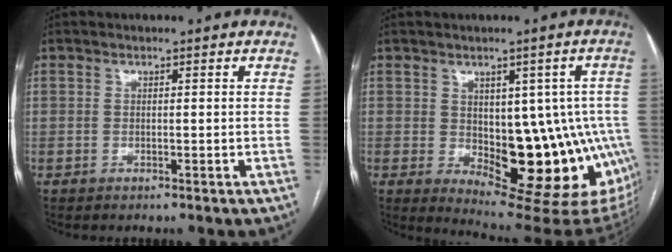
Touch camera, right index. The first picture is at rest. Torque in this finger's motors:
{"motor_torque": [2.13, -0.01, 0.35, 0.05]}